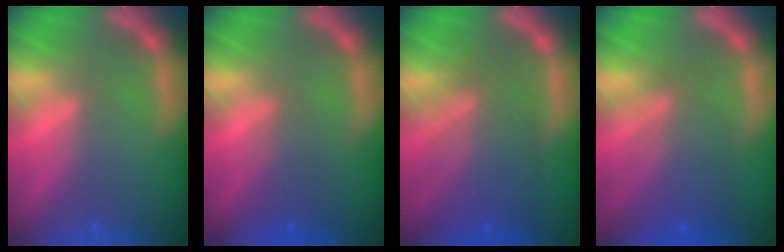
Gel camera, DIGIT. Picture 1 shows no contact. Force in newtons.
{"total": 2.5}
{"total": 7.5}
{"total": 6.0}